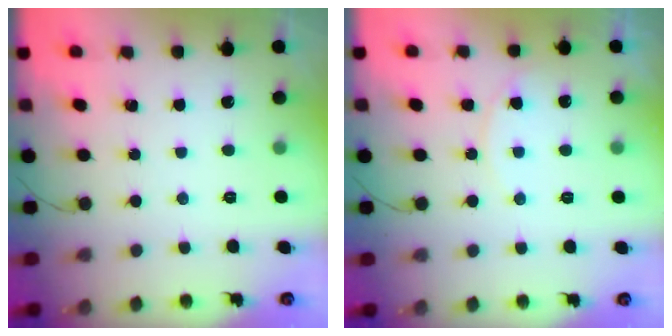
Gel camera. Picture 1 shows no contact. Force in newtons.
{"total": 7.1, "press": 7.1, "slide": 0.9}